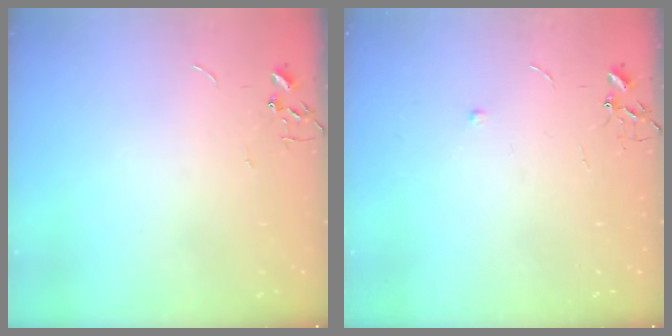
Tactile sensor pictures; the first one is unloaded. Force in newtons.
{"total": 3.8, "press": 3.8, "slide": 0.6}